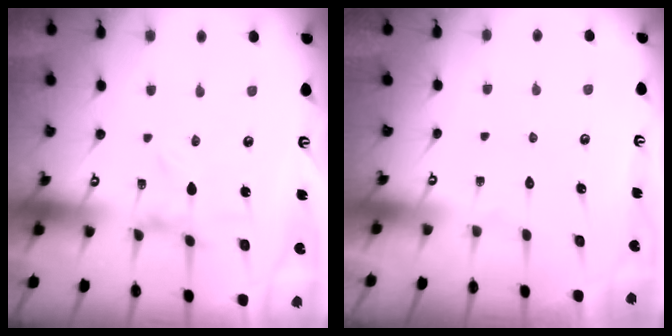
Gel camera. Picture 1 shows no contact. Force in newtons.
{"total": 1.8, "press": 1.7, "slide": 0.1}